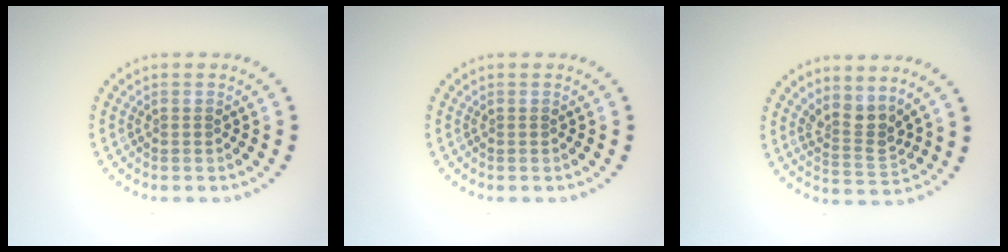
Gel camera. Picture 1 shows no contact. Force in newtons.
{"total": 0.0}
{"total": 2.8, "press": 2.1, "slide": 1.9}